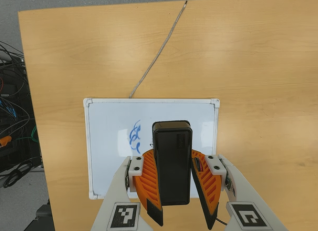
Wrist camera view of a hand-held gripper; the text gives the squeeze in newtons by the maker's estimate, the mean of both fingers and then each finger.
{"total": 8.8, "left": 9.1, "right": 8.5}